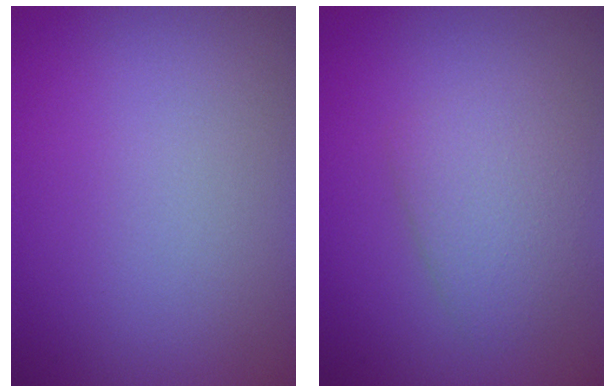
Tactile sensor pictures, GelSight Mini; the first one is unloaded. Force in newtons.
{"total": 3.0, "press": 3.0, "slide": 0.1}